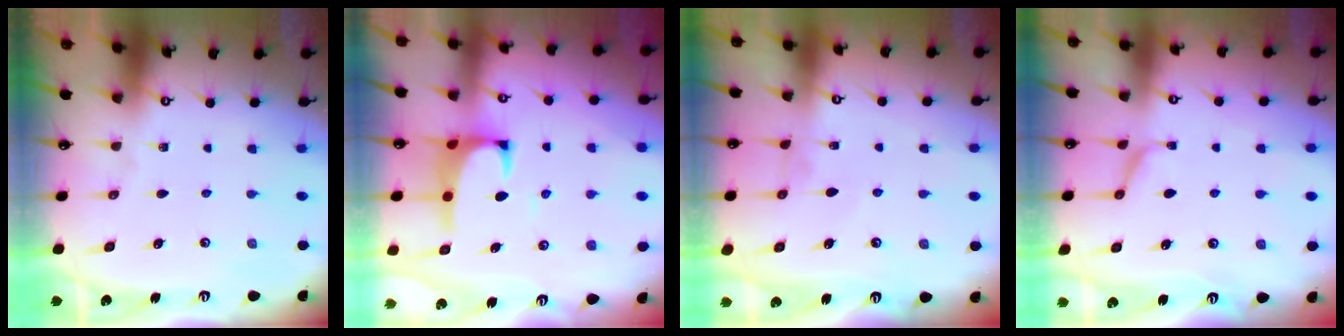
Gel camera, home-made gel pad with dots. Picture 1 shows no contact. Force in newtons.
{"total": 2.1, "press": 1.9, "slide": 0.9}
{"total": 1.8, "press": 1.8, "slide": 0.2}
{"total": 1.2, "press": 1.0, "slide": 0.6}